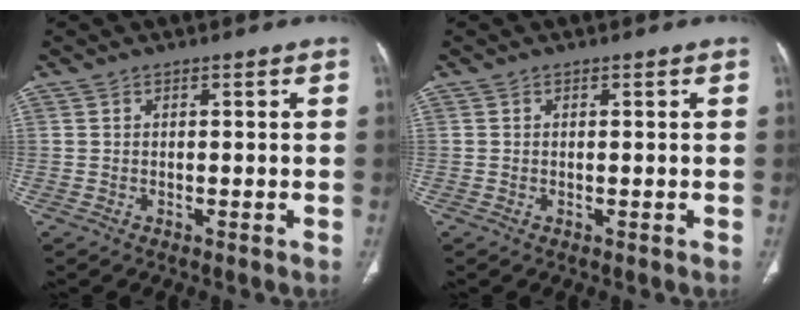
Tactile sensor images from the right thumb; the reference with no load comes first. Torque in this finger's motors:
{"motor_torque": [-0.35, -0.52, 0.14, 0.04, 0.09]}